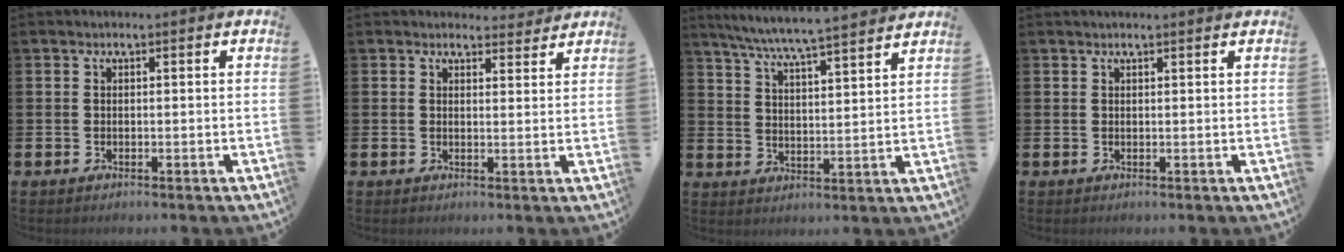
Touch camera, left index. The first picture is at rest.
{"total": 2.7, "force": [2.6, 0.8, -0.1], "torque": [0.006, -0.013, 0.046]}
{"total": 6.9, "force": [6.6, -0.3, 2.1], "torque": [-0.066, -0.041, 0.115]}
{"total": 0.8, "force": [0.7, -0.1, 0.2], "torque": [-0.002, 0.000, 0.013]}